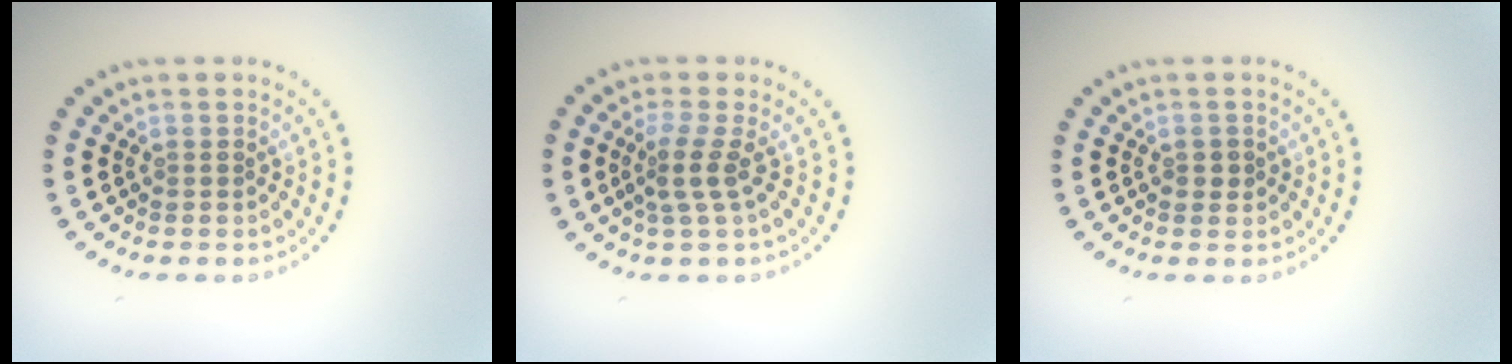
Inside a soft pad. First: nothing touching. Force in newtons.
{"total": 2.3, "press": 1.6, "slide": 1.6}
{"total": 1.1, "press": 1.1, "slide": 0.2}